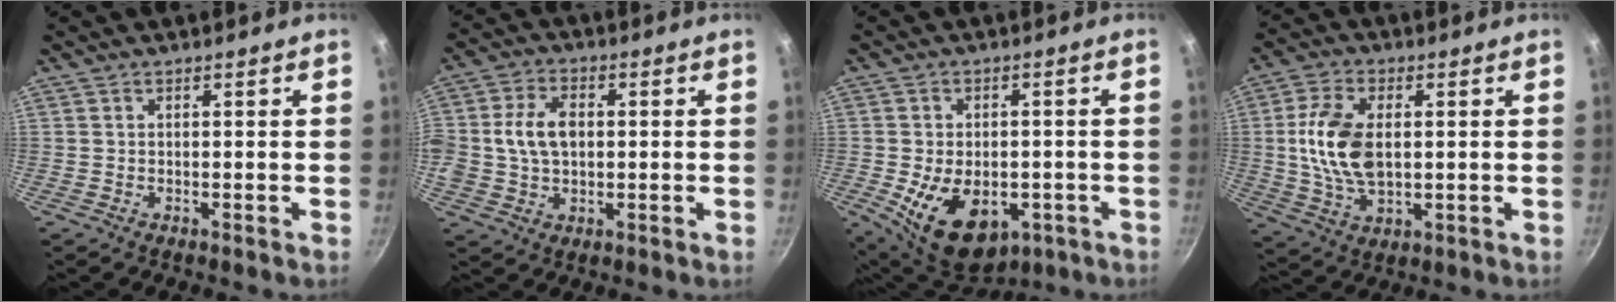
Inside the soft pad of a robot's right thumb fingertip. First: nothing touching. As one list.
[{"total": 9.9, "force": [0.7, 6.9, 7.0], "torque": [-0.127, 0.020, 0.005]}, {"total": 15.1, "force": [-4.5, 9.7, 10.7], "torque": [-0.148, -0.004, -0.049]}, {"total": 12.2, "force": [1.0, 7.1, 9.9], "torque": [-0.185, 0.003, 0.018]}]